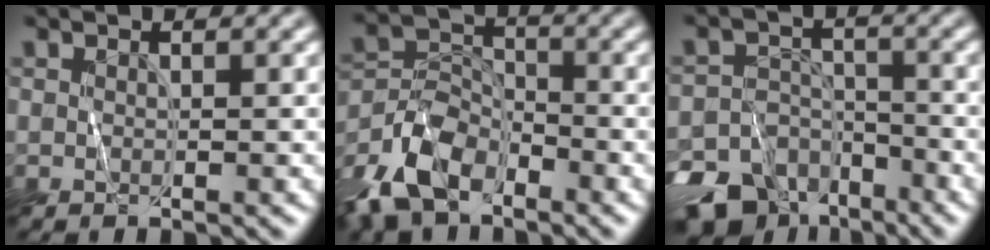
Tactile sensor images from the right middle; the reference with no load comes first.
{"total": 6.7, "force": [-5.2, 3.1, 2.9], "torque": [-0.064, 0.002, -0.113]}
{"total": 11.9, "force": [-8.8, 7.5, 2.9], "torque": [-0.055, -0.030, -0.161]}